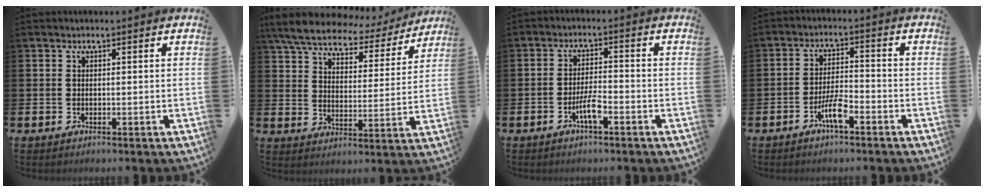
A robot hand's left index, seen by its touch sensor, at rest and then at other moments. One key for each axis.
{"total": 7.4, "fx": 6.7, "fy": 1.9, "fz": 2.6, "tx": -0.078, "ty": -0.042, "tz": 0.113}
{"total": 3.6, "fx": -1.8, "fy": 0.8, "fz": 3.0, "tx": -0.059, "ty": 0.002, "tz": -0.034}
{"total": 4.4, "fx": -2.5, "fy": 0.9, "fz": 3.5, "tx": -0.072, "ty": 0.003, "tz": -0.050}